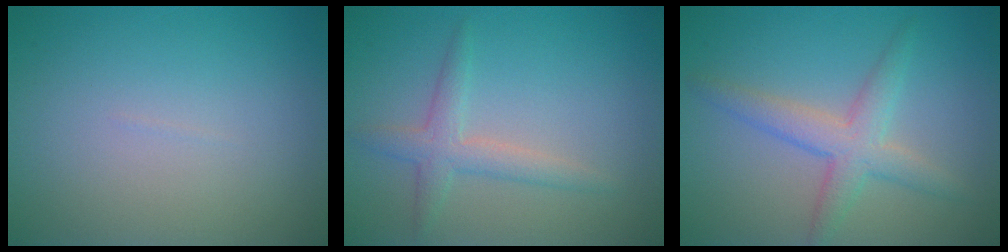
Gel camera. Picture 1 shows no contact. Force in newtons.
{"total": 2.5, "press": 2.5, "slide": 0.1}
{"total": 3.5, "press": 3.5, "slide": 0.2}